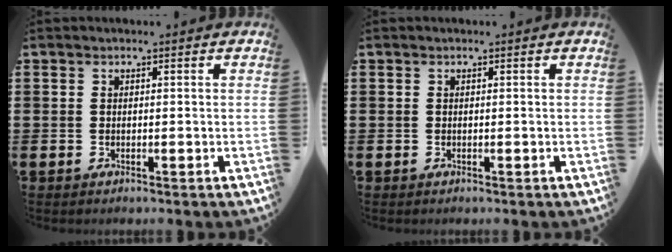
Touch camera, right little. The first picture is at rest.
{"total": 0.0}